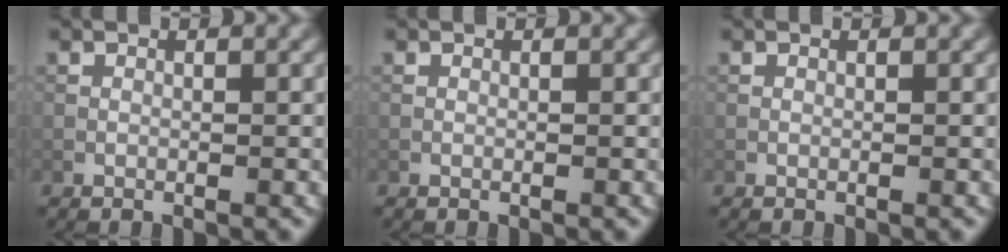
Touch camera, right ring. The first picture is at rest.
{"total": 0.0}
{"total": 0.0}